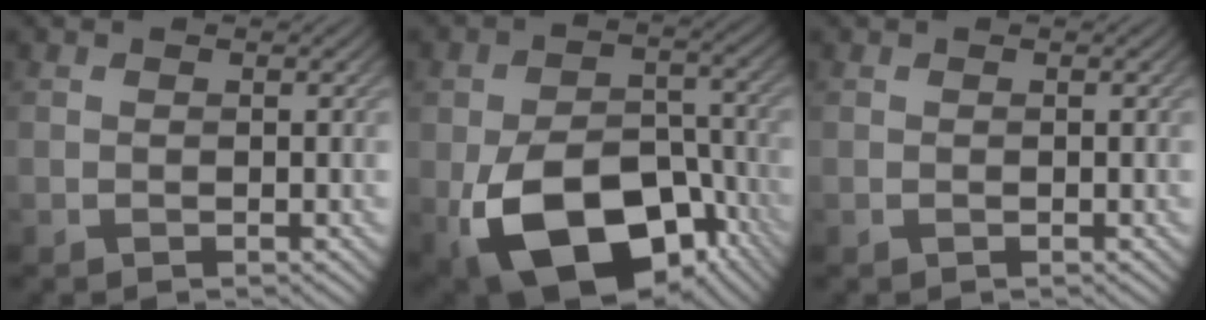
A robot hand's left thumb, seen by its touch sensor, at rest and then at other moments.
{"total": 17.1, "force": [-7.4, 10.4, 11.4], "torque": [-0.203, -0.040, -0.117]}
{"total": 0.0}